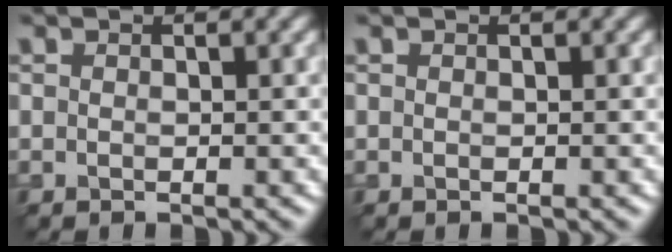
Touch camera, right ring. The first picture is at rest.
{"total": 0.0}